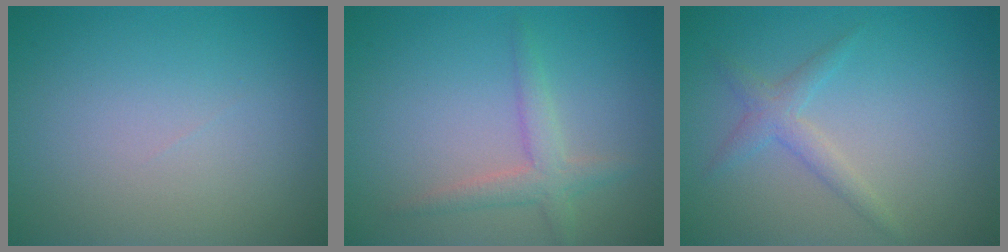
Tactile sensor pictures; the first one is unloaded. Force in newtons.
{"total": 2.5, "press": 2.5, "slide": 0.1}
{"total": 2.0, "press": 2.0, "slide": 0.0}